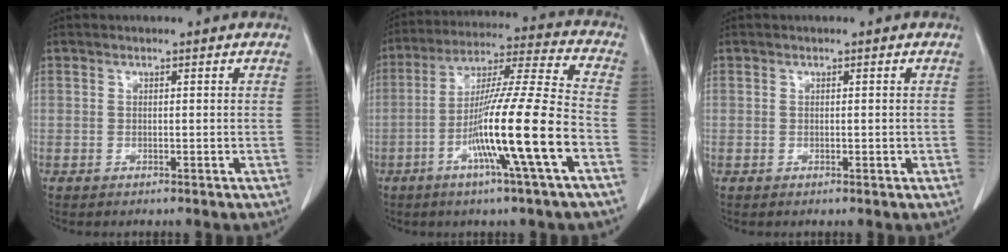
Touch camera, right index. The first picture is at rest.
{"total": 16.4, "force": [-5.9, -1.3, 15.2], "torque": [-0.274, -0.007, -0.109]}
{"total": 0.5, "force": [-0.1, 0.3, 0.4], "torque": [-0.005, 0.001, 0.000]}